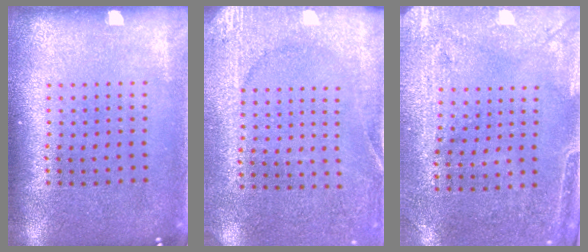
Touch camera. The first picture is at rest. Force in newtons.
{"total": 2.6, "press": 2.5, "slide": 0.6}
{"total": 3.0, "press": 2.3, "slide": 1.8}